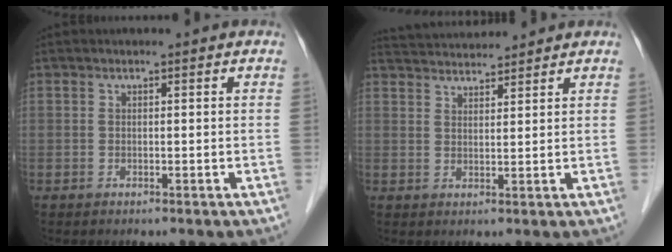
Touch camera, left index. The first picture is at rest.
{"total": 7.4, "force": [7.2, 0.4, 1.6], "torque": [-0.035, 0.029, 0.120]}